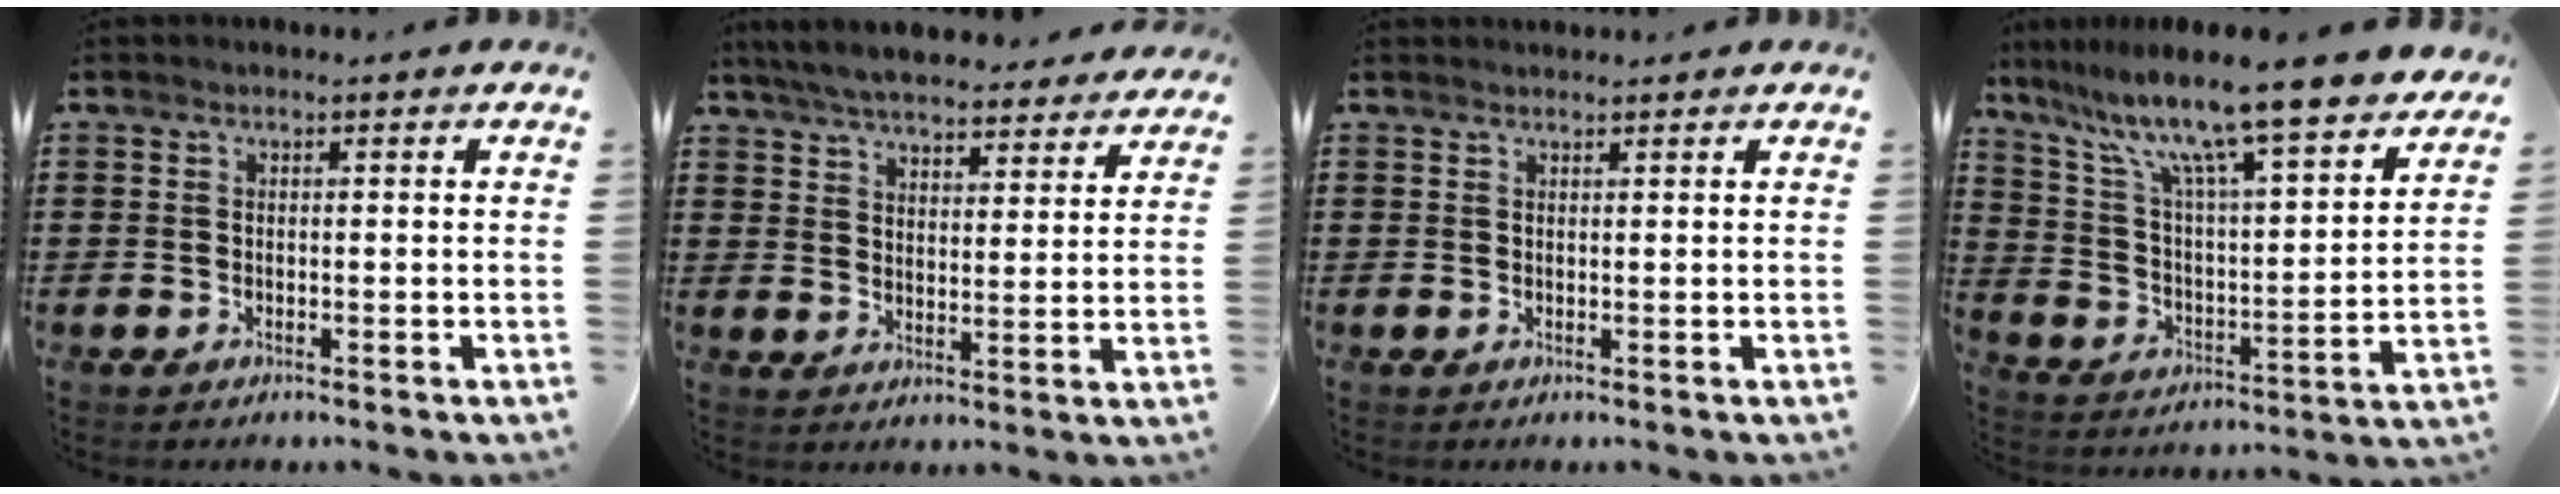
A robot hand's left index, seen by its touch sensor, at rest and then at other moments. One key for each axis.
{"total": 6.1, "fx": 5.9, "fy": 0.5, "fz": 1.6, "tx": -0.055, "ty": -0.024, "tz": 0.106}
{"total": 0.8, "fx": 0.8, "fy": -0.1, "fz": 0.1, "tx": -0.003, "ty": -0.002, "tz": 0.018}
{"total": 12.1, "fx": 10.1, "fy": 0.3, "fz": 6.6, "tx": -0.157, "ty": -0.075, "tz": 0.164}